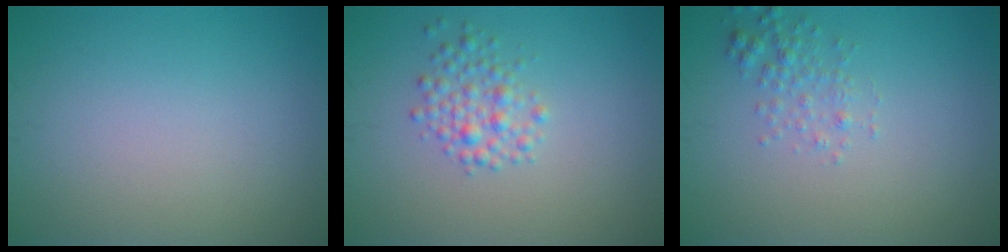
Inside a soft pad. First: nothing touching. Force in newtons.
{"total": 2.4, "press": 2.4, "slide": 0.1}
{"total": 1.6, "press": 1.6, "slide": 0.1}